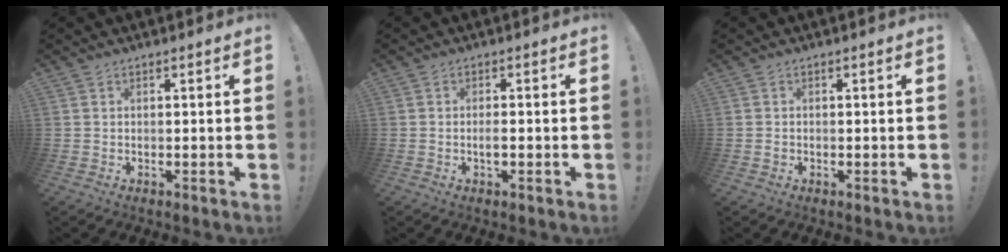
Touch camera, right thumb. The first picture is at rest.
{"total": 2.0, "force": [-0.7, 0.6, 1.8], "torque": [-0.024, 0.000, -0.014]}
{"total": 0.7, "force": [-0.4, 0.5, 0.2], "torque": [-0.005, 0.002, -0.006]}